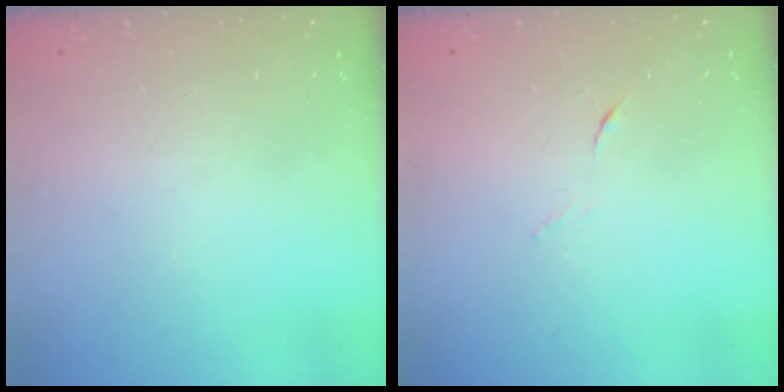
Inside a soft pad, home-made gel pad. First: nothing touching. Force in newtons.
{"total": 4.1, "press": 4.0, "slide": 1.1}